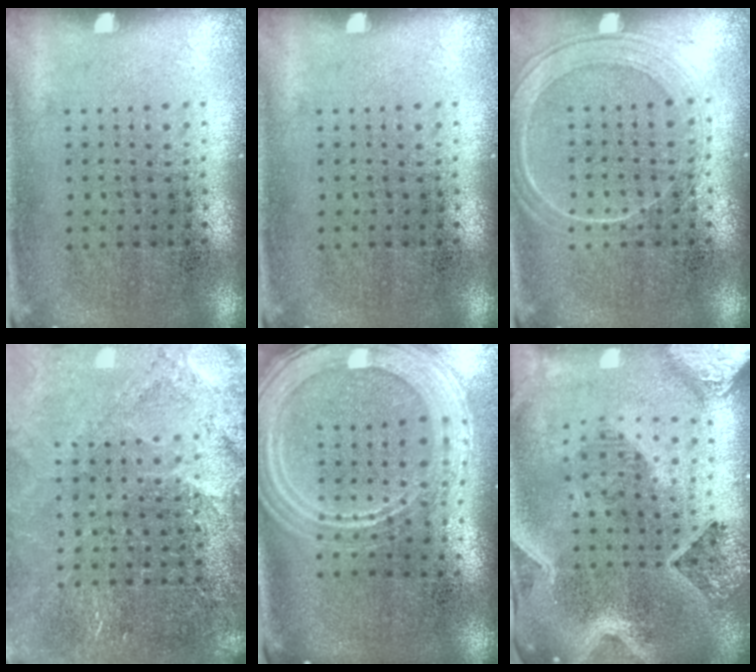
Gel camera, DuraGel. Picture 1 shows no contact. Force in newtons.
{"total": 0.0}
{"total": 2.2, "press": 2.1, "slide": 0.4}
{"total": 3.4, "press": 3.0, "slide": 1.5}
{"total": 2.7, "press": 2.3, "slide": 1.5}
{"total": 3.3, "press": 2.7, "slide": 1.9}